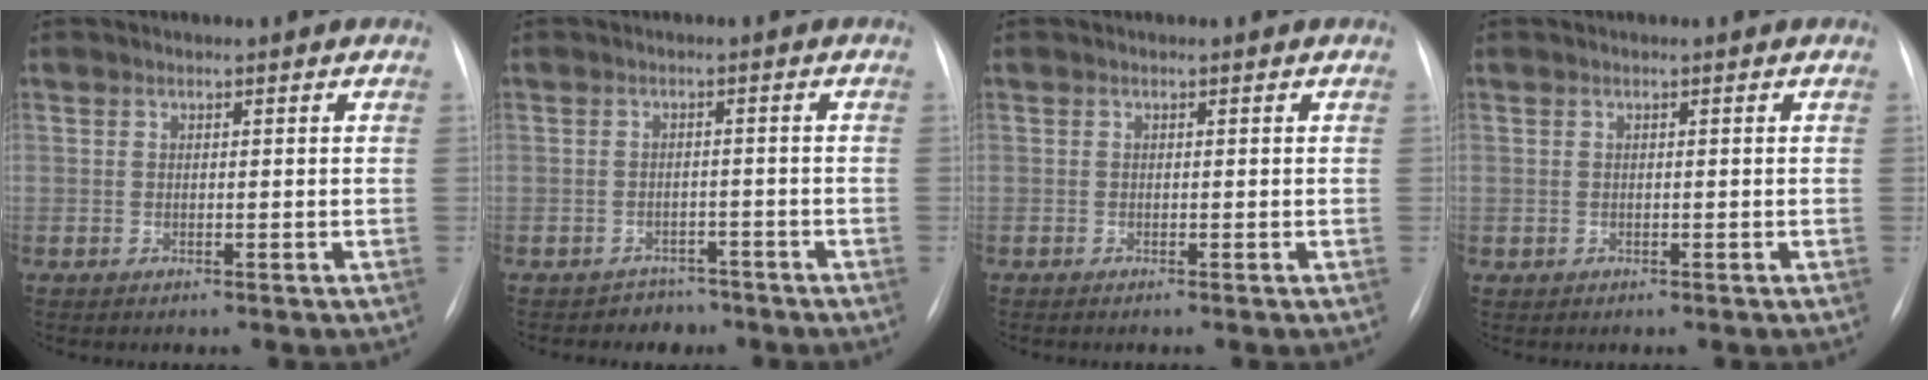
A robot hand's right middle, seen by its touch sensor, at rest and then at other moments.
{"total": 3.4, "force": [-2.6, 2.1, -0.6], "torque": [0.010, 0.012, -0.037]}
{"total": 0.0}
{"total": 0.5, "force": [-0.1, 0.5, 0.1], "torque": [0.001, 0.003, -0.001]}